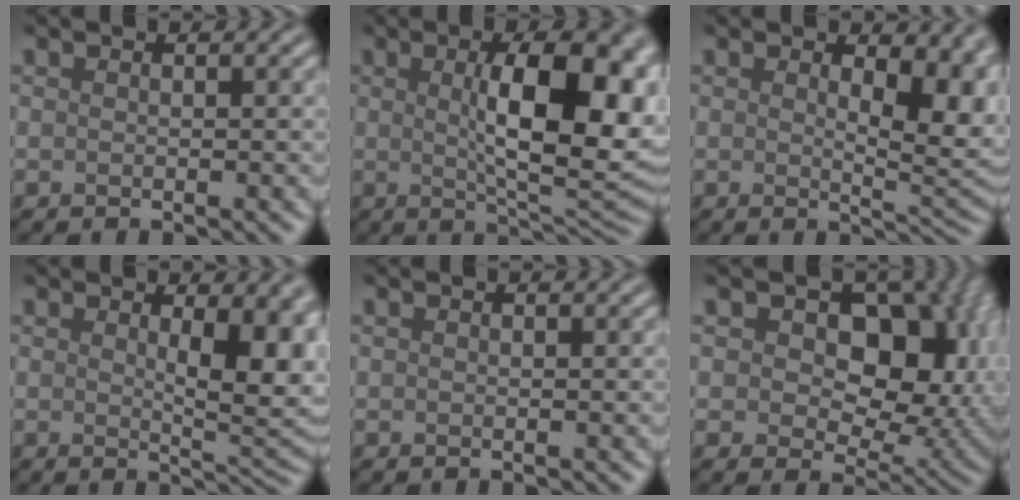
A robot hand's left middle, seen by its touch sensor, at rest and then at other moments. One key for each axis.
{"total": 11.6, "fx": 1.4, "fy": 3.9, "fz": 10.8, "tx": -0.143, "ty": 0.000, "tz": 0.025}
{"total": 5.9, "fx": 1.3, "fy": 2.8, "fz": 5.0, "tx": -0.056, "ty": -0.012, "tz": 0.027}
{"total": 6.5, "fx": 1.4, "fy": 2.1, "fz": 6.0, "tx": -0.076, "ty": -0.011, "tz": 0.031}
{"total": 0.0}
{"total": 11.8, "fx": 3.1, "fy": 7.6, "fz": 8.5, "tx": -0.101, "ty": 0.002, "tz": 0.040}